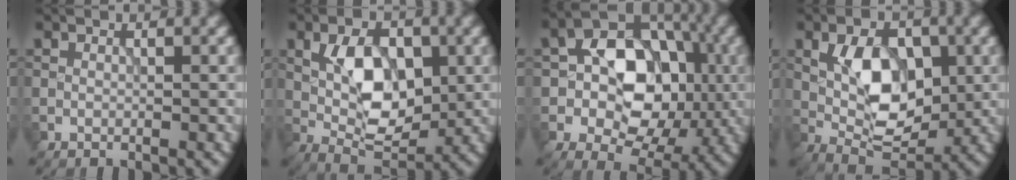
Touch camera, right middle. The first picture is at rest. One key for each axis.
{"total": 6.9, "fx": 0.6, "fy": 3.8, "fz": 5.7, "tx": -0.097, "ty": -0.003, "tz": 0.011}
{"total": 10.2, "fx": -0.4, "fy": 7.2, "fz": 7.1, "tx": -0.097, "ty": 0.016, "tz": -0.021}
{"total": 7.2, "fx": 0.6, "fy": 4.2, "fz": 5.8, "tx": -0.099, "ty": -0.003, "tz": 0.011}